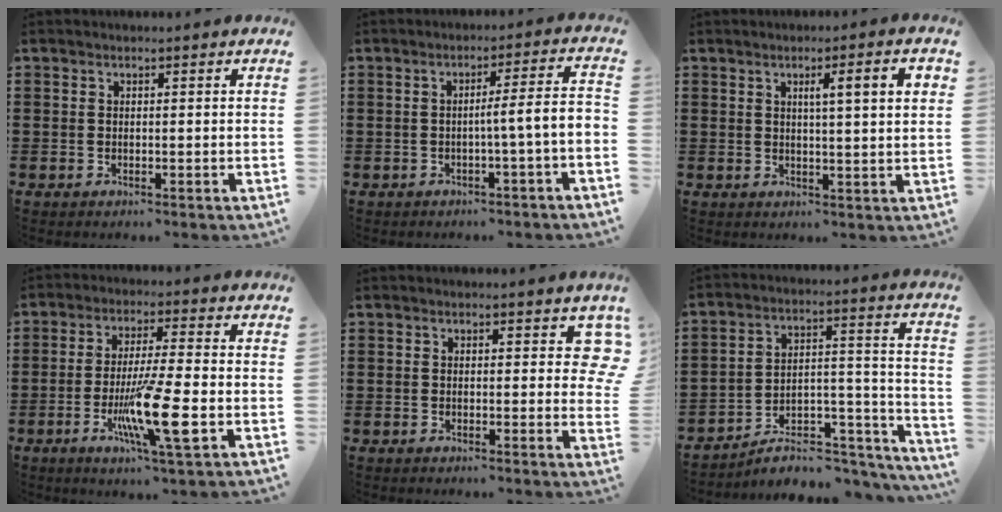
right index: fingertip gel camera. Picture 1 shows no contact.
{"total": 5.0, "force": [-1.4, -0.4, 4.8], "torque": [-0.086, -0.003, -0.028]}
{"total": 5.0, "force": [1.5, 0.3, 4.7], "torque": [-0.084, -0.005, 0.018]}
{"total": 11.9, "force": [-3.7, 1.4, 11.2], "torque": [-0.213, -0.015, -0.066]}
{"total": 3.7, "force": [1.5, 2.1, 2.6], "torque": [-0.018, -0.004, 0.019]}
{"total": 6.7, "force": [-5.4, 2.5, 3.0], "torque": [-0.044, 0.009, -0.100]}